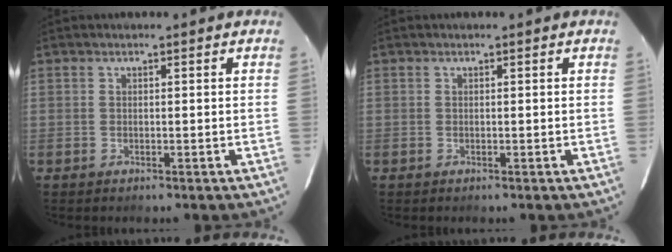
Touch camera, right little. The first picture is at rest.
{"total": 0.0}